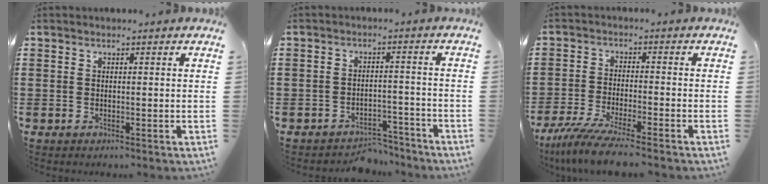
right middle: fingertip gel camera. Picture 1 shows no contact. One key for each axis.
{"total": 3.6, "fx": -3.5, "fy": 0.7, "fz": -0.1, "tx": -0.005, "ty": 0.004, "tz": -0.075}
{"total": 6.2, "fx": -5.2, "fy": -0.3, "fz": 3.3, "tx": -0.079, "ty": -0.023, "tz": -0.102}